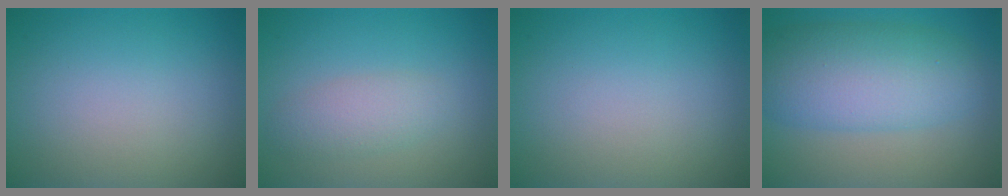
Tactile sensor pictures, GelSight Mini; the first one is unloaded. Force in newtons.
{"total": 2.5, "press": 2.5, "slide": 0.1}
{"total": 0.0}
{"total": 7.9, "press": 7.9, "slide": 0.4}